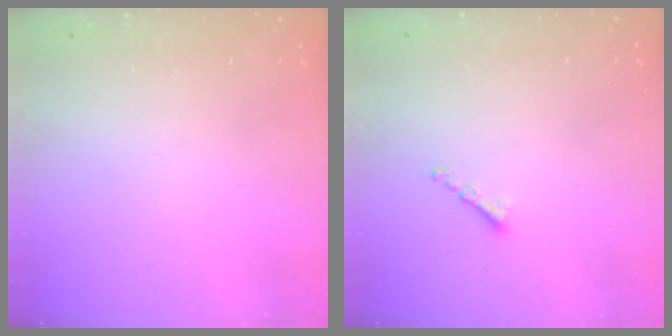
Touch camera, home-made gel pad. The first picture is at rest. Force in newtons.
{"total": 1.2, "press": 1.1, "slide": 0.5}